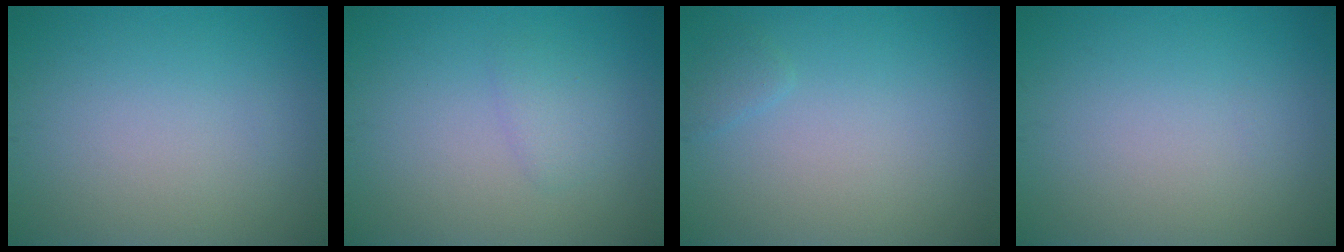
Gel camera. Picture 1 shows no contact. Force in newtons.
{"total": 1.3, "press": 1.3, "slide": 0.1}
{"total": 0.8, "press": 0.8, "slide": 0.1}
{"total": 0.0}